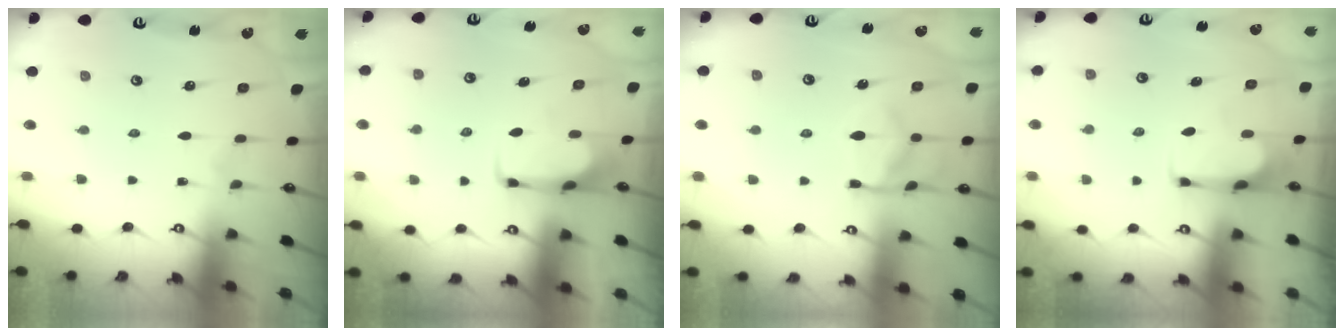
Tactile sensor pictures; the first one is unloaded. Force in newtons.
{"total": 1.4, "press": 1.3, "slide": 0.5}
{"total": 6.5, "press": 6.3, "slide": 1.8}
{"total": 3.6, "press": 3.5, "slide": 0.7}